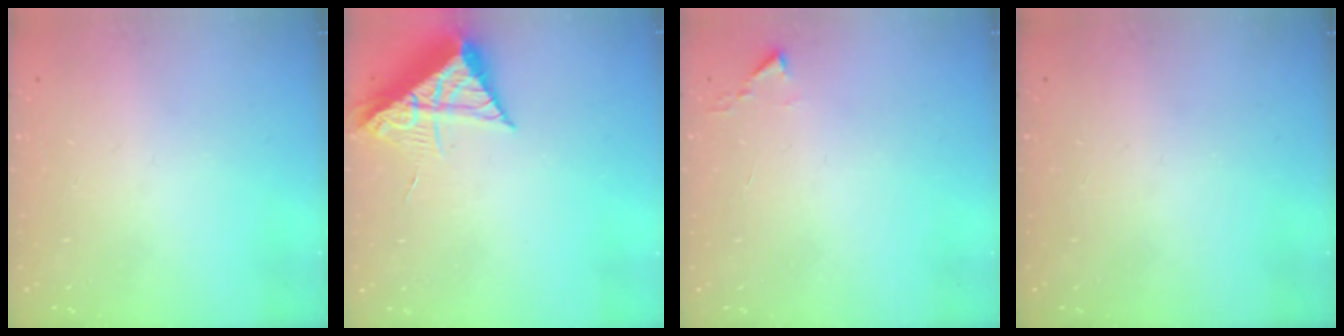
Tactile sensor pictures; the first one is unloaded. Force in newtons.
{"total": 9.8, "press": 9.8, "slide": 0.6}
{"total": 2.4, "press": 2.4, "slide": 0.3}
{"total": 0.0}